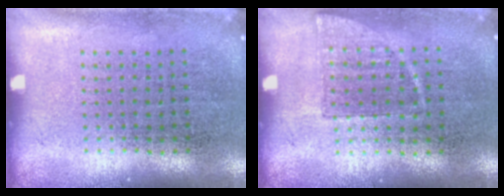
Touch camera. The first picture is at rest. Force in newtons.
{"total": 0.7, "press": 0.7, "slide": 0.3}